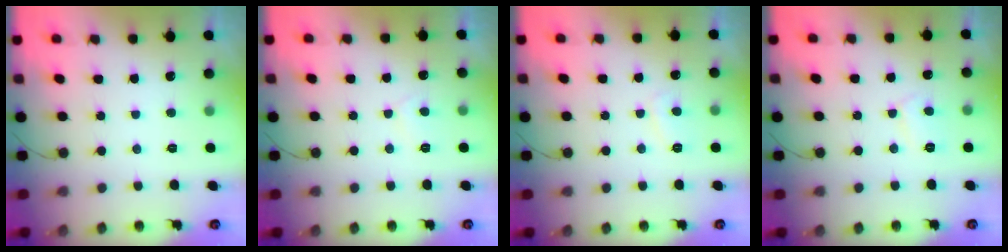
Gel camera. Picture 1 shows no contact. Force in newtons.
{"total": 5.4, "press": 5.4, "slide": 0.5}
{"total": 2.9, "press": 2.9, "slide": 0.5}
{"total": 5.3, "press": 5.3, "slide": 0.4}